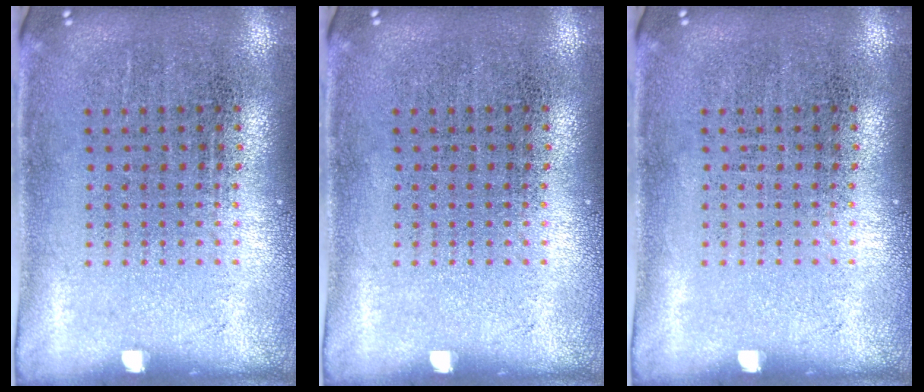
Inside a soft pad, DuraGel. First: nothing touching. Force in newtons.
{"total": 0.0}
{"total": 0.0}